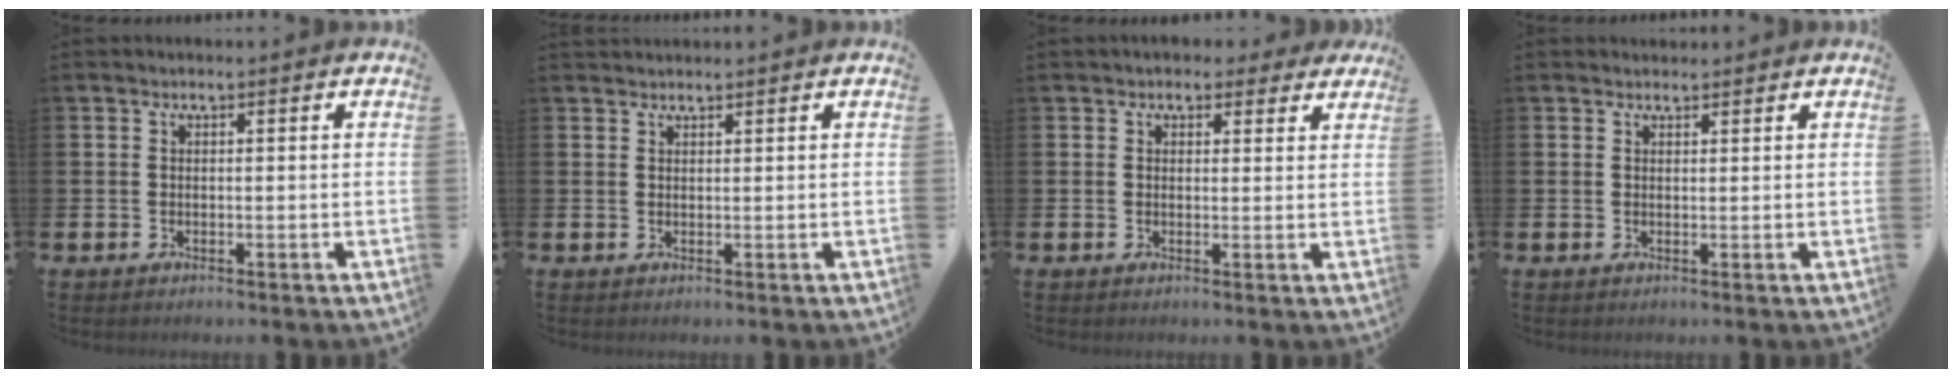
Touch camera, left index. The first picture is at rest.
{"total": 1.1, "force": [1.1, 0.2, 0.0], "torque": [0.007, -0.002, 0.019]}
{"total": 2.7, "force": [2.3, 1.4, 0.2], "torque": [0.004, -0.006, 0.036]}
{"total": 1.2, "force": [1.1, 0.4, 0.0], "torque": [0.005, -0.001, 0.020]}